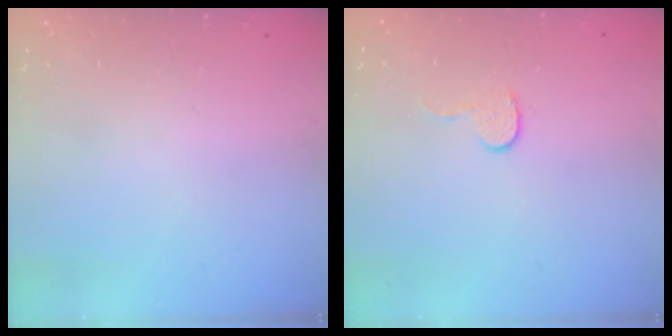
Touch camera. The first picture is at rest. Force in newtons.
{"total": 5.6, "press": 5.6, "slide": 0.5}